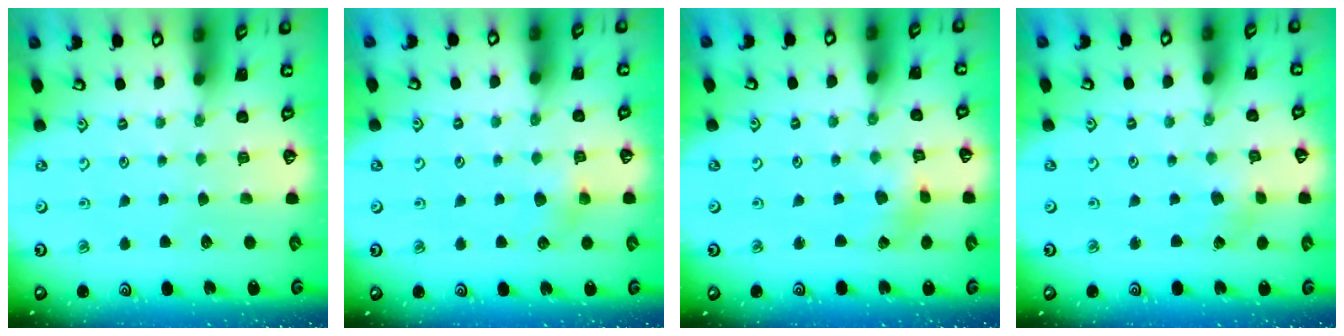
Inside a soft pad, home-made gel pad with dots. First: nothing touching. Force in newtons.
{"total": 4.2, "press": 4.2, "slide": 0.5}
{"total": 1.4, "press": 1.4, "slide": 0.2}
{"total": 2.1, "press": 2.0, "slide": 0.3}